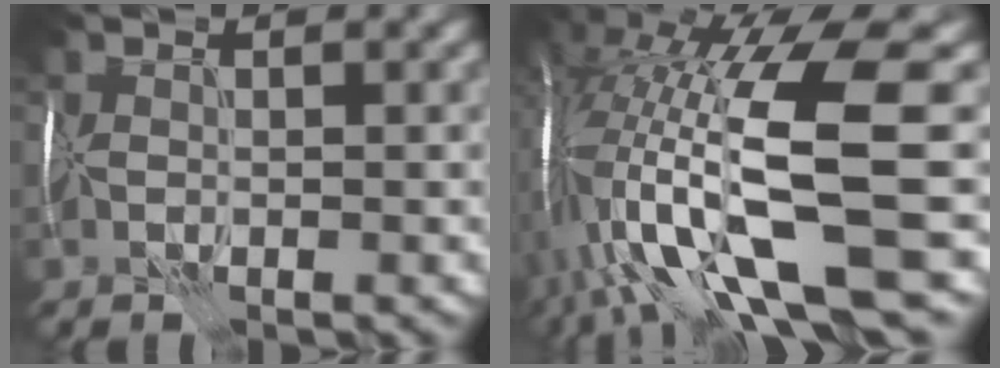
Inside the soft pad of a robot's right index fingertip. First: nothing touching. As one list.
[{"total": 16.7, "force": [-1.7, 5.0, 15.8], "torque": [-0.299, -0.009, -0.014]}]